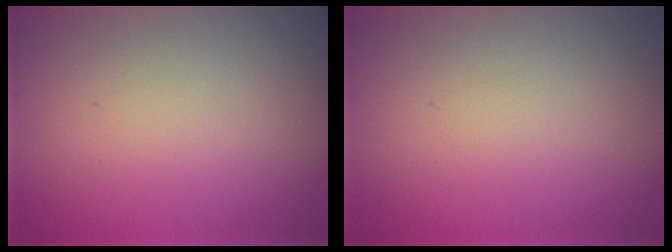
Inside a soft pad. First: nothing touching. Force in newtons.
{"total": 0.0}